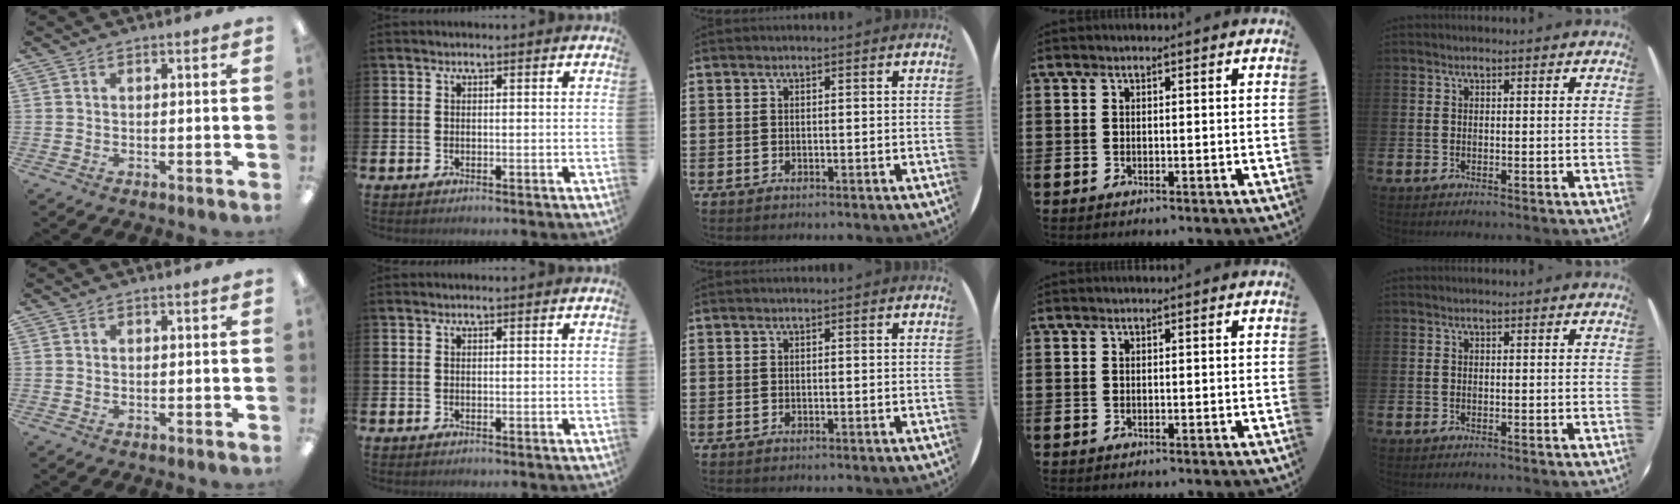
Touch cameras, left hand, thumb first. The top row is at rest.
{}